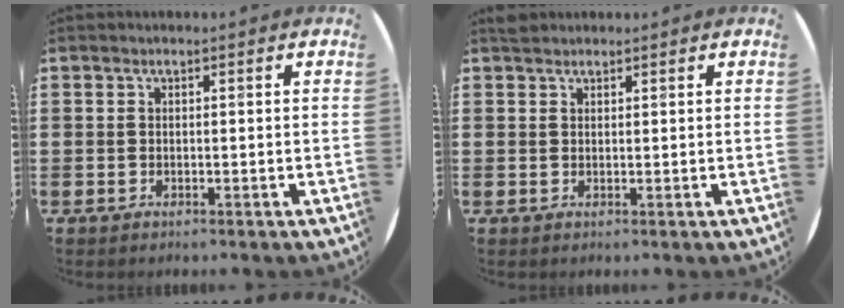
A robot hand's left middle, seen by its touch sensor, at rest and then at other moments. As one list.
[{"total": 1.1, "force": [1.0, 0.4, 0.1], "torque": [0.004, 0.000, 0.018]}]